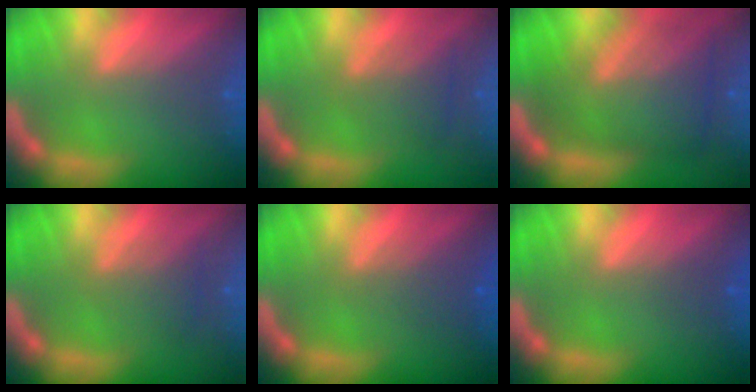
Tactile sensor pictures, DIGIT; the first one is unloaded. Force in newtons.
{"total": 3.0}
{"total": 9.0}
{"total": 2.5}
{"total": 2.5}
{"total": 1.0}